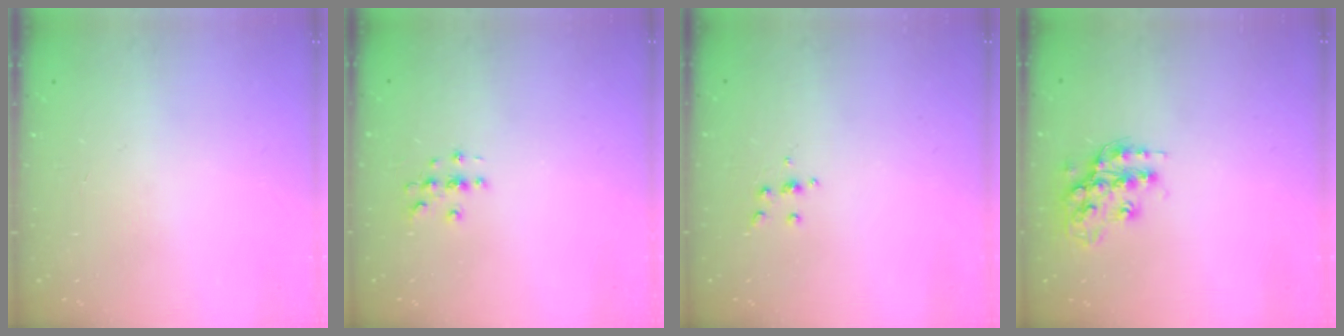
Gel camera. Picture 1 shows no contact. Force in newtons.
{"total": 3.0, "press": 3.0, "slide": 0.3}
{"total": 4.0, "press": 3.9, "slide": 0.9}
{"total": 15.0, "press": 15.0, "slide": 1.2}